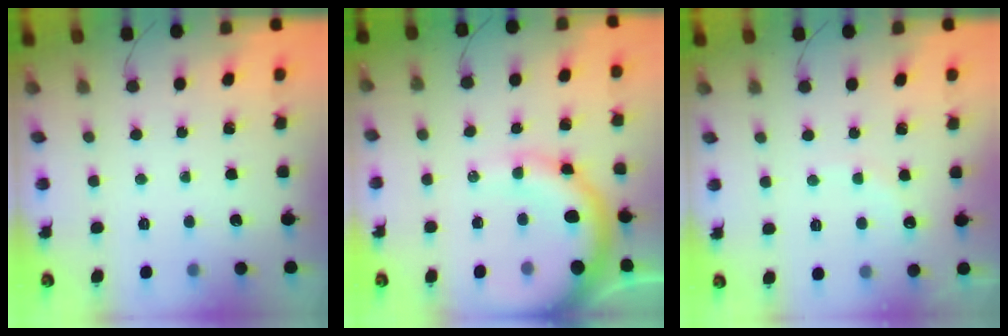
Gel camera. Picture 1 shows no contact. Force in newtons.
{"total": 13.7, "press": 13.4, "slide": 2.8}
{"total": 6.9, "press": 6.7, "slide": 1.4}